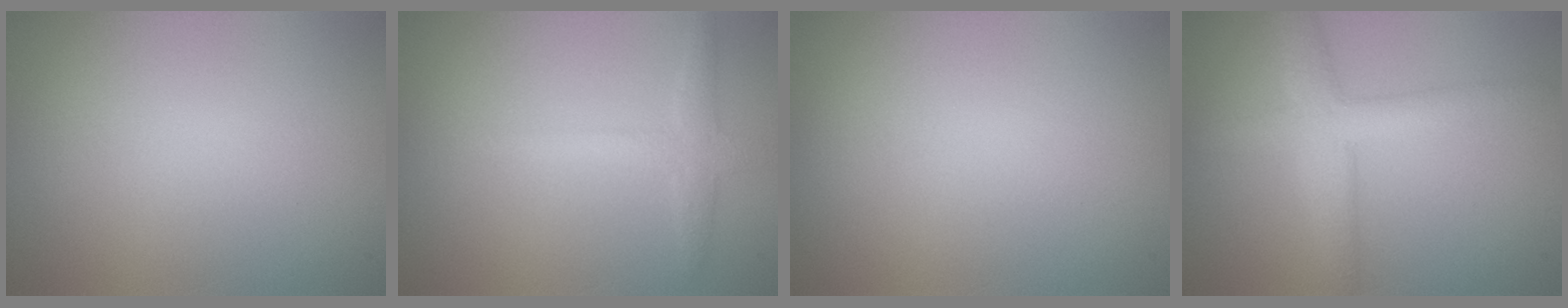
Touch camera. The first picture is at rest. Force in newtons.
{"total": 2.2, "press": 2.2, "slide": 0.0}
{"total": 0.0}
{"total": 4.1, "press": 4.1, "slide": 0.2}